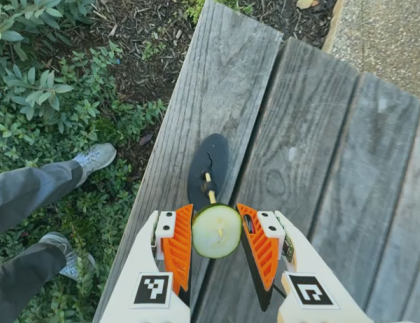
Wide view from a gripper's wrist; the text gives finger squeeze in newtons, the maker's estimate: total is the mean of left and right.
{"total": 12.2, "left": 12.5, "right": 11.9}